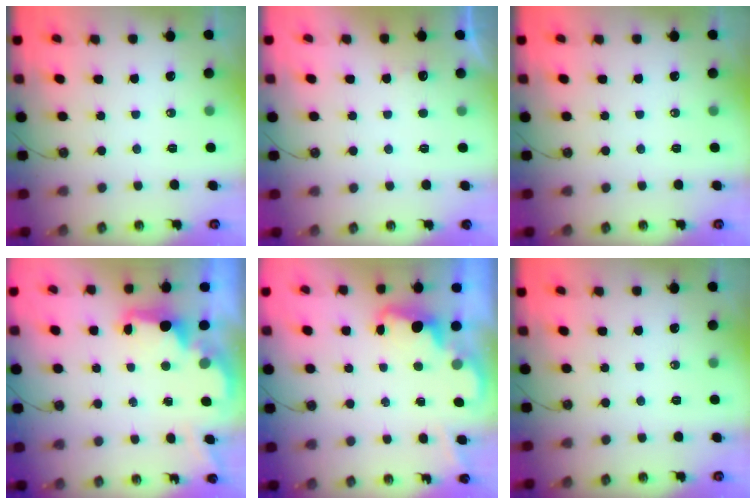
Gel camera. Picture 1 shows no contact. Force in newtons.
{"total": 1.2, "press": 1.0, "slide": 0.7}
{"total": 0.0}
{"total": 3.3, "press": 3.3, "slide": 0.5}
{"total": 2.1, "press": 2.0, "slide": 0.6}
{"total": 0.0}